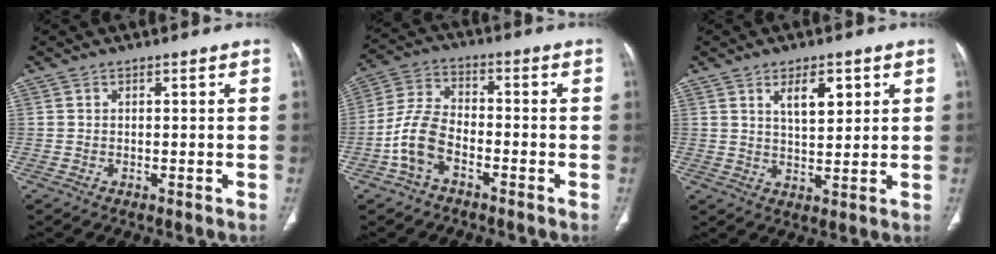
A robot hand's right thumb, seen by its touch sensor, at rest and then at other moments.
{"total": 8.7, "force": [-3.8, 5.1, 6.0], "torque": [-0.119, 0.033, -0.081]}
{"total": 6.4, "force": [2.9, 2.9, 5.0], "torque": [-0.063, -0.020, 0.051]}